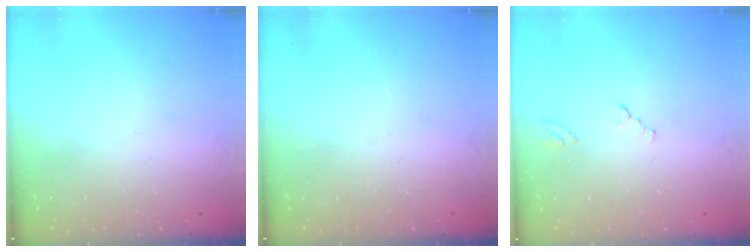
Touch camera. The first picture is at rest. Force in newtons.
{"total": 0.0}
{"total": 0.7, "press": 0.6, "slide": 0.2}